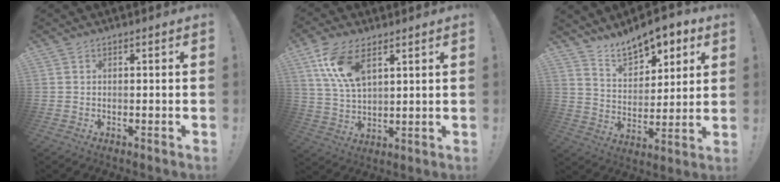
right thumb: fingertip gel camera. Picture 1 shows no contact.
{"total": 12.2, "force": [6.3, 5.9, 8.5], "torque": [-0.170, -0.020, 0.118]}
{"total": 11.5, "force": [9.3, 5.1, 4.4], "torque": [-0.073, -0.070, 0.171]}